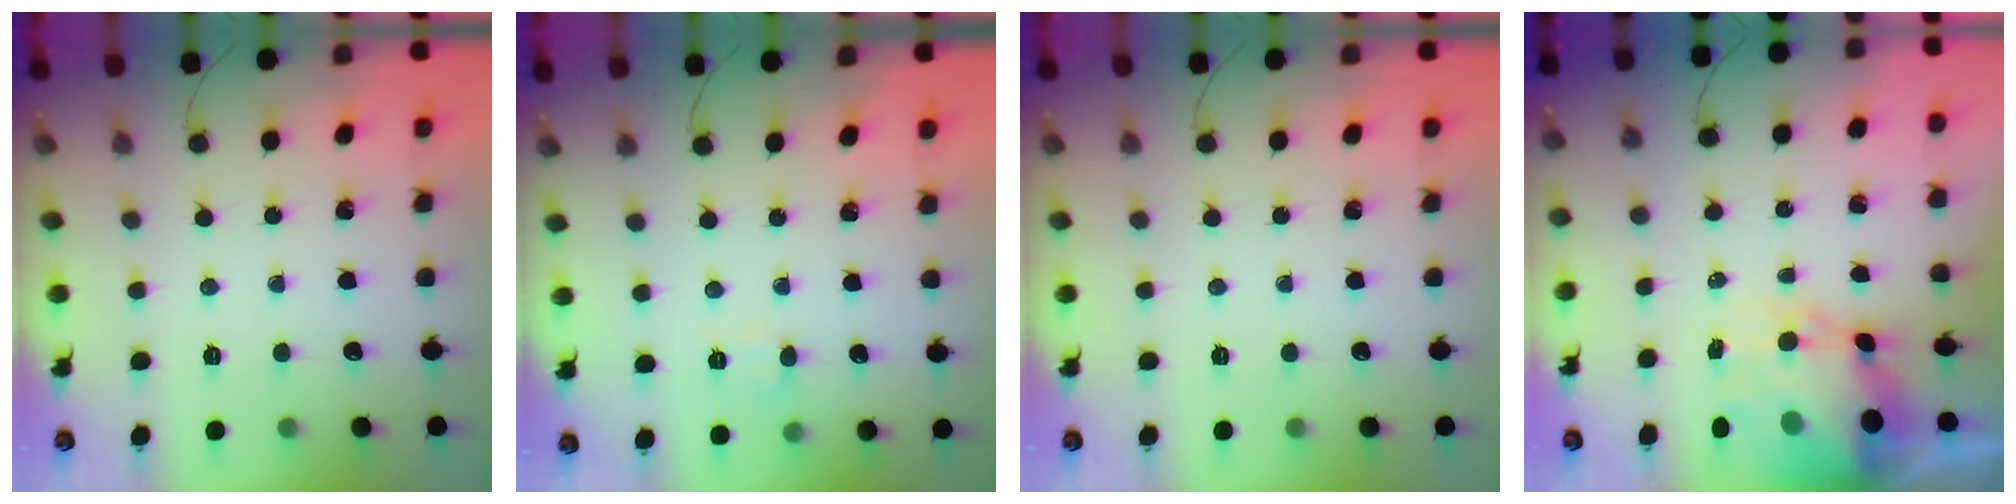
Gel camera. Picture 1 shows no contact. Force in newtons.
{"total": 4.9, "press": 4.5, "slide": 1.7}
{"total": 0.0}
{"total": 10.7, "press": 10.4, "slide": 2.8}